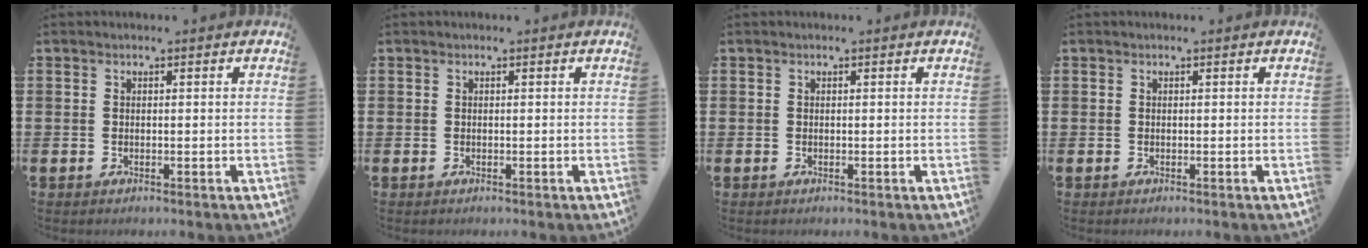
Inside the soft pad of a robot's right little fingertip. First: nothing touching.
{"total": 0.0}
{"total": 0.0}
{"total": 0.0}